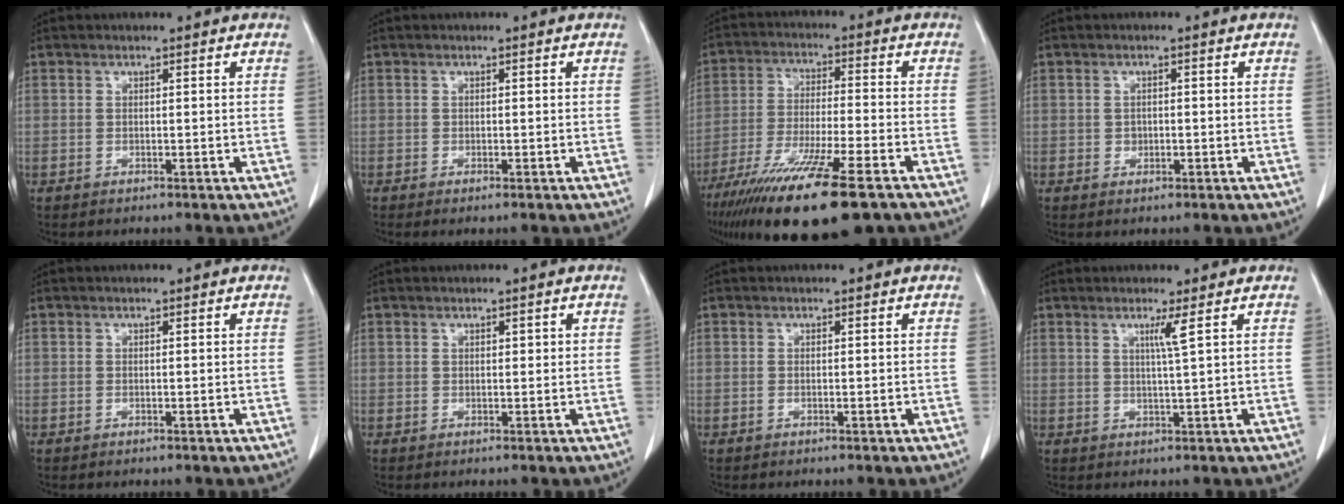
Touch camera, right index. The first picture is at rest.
{"total": 0.8, "force": [-0.5, 0.0, 0.7], "torque": [-0.013, -0.002, -0.007]}
{"total": 18.6, "force": [-12.6, 1.6, 13.6], "torque": [-0.229, -0.053, -0.214]}
{"total": 1.2, "force": [-0.1, 1.0, 0.7], "torque": [-0.008, 0.002, 0.003]}
{"total": 0.0}
{"total": 0.8, "force": [0.3, 0.4, 0.6], "torque": [-0.005, 0.000, 0.005]}
{"total": 0.5, "force": [0.0, 0.1, 0.5], "torque": [-0.007, -0.001, 0.003]}
{"total": 2.4, "force": [1.1, -0.9, 2.0], "torque": [-0.038, -0.007, 0.023]}